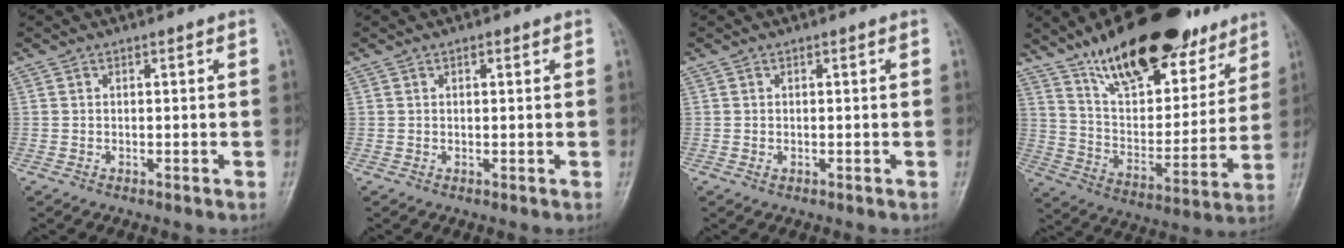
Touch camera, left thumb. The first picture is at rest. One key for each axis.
{"total": 1.1, "fx": 0.5, "fy": 0.5, "fz": 0.8, "tx": -0.010, "ty": 0.001, "tz": 0.005}
{"total": 1.0, "fx": -0.1, "fy": 0.6, "fz": 0.8, "tx": -0.013, "ty": 0.005, "tz": 0.001}
{"total": 26.4, "fx": 18.2, "fy": 11.0, "fz": 15.7, "tx": -0.199, "ty": -0.067, "tz": 0.293}